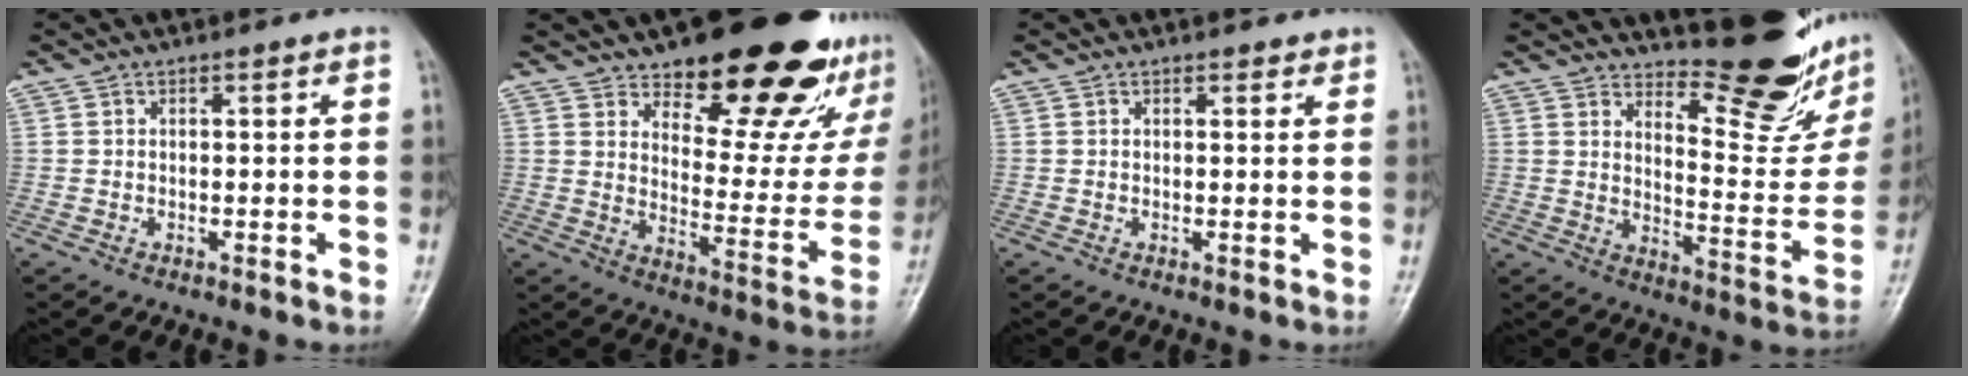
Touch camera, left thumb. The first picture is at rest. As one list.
[{"total": 25.3, "force": [17.7, 10.1, 15.0], "torque": [-0.157, -0.111, 0.238]}, {"total": 1.3, "force": [1.0, 0.7, 0.5], "torque": [0.004, -0.005, 0.008]}, {"total": 18.2, "force": [14.9, 4.9, 9.2], "torque": [-0.084, -0.143, 0.199]}]